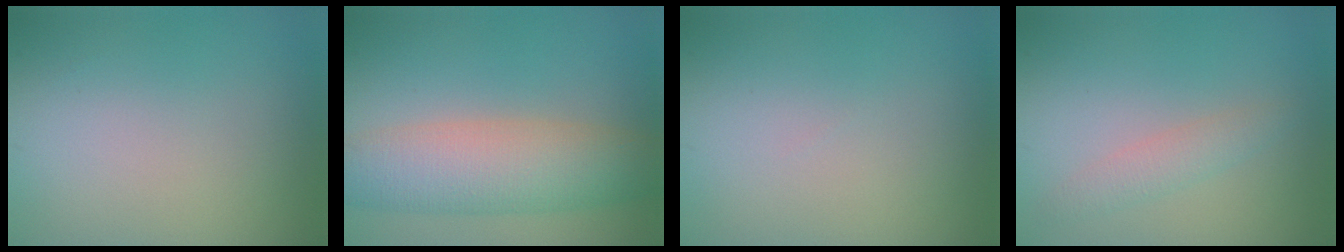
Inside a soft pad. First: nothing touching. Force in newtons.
{"total": 7.6, "press": 7.6, "slide": 0.3}
{"total": 0.0}
{"total": 1.8, "press": 1.8, "slide": 0.0}